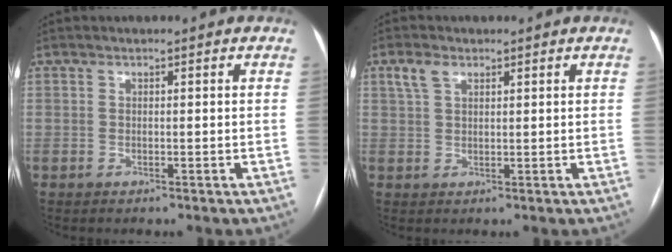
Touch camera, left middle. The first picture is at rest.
{"total": 2.8, "force": [1.6, 1.5, 1.8], "torque": [-0.045, 0.014, 0.039]}